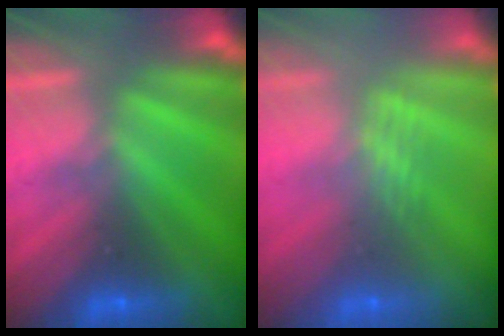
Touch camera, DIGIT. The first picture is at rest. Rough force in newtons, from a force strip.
{"total": 2.4}